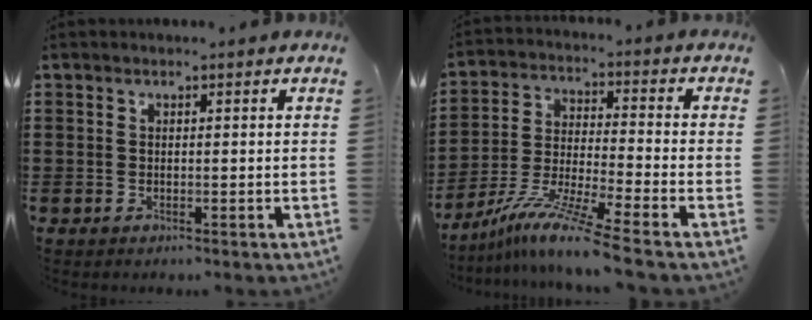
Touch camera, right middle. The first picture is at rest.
{"total": 9.7, "force": [-7.9, -0.5, 5.6], "torque": [-0.116, -0.007, -0.161]}